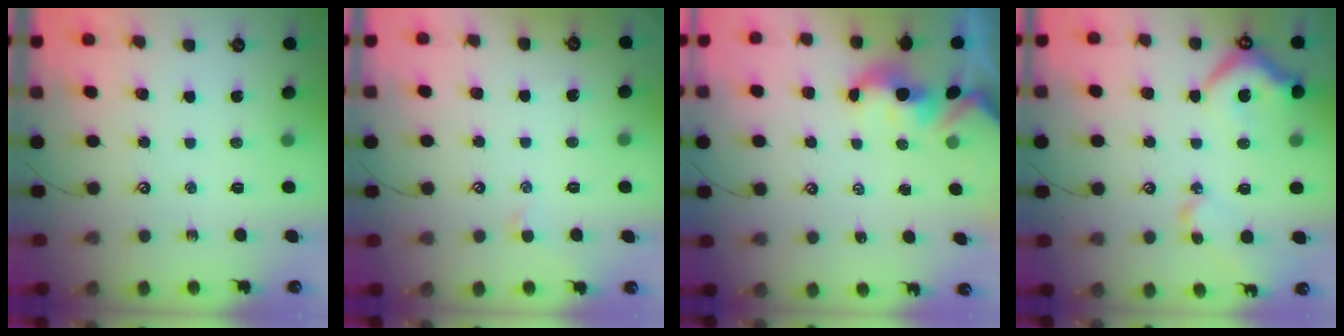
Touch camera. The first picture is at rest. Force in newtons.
{"total": 0.0}
{"total": 1.6, "press": 1.6, "slide": 0.2}
{"total": 13.1, "press": 13.0, "slide": 1.8}